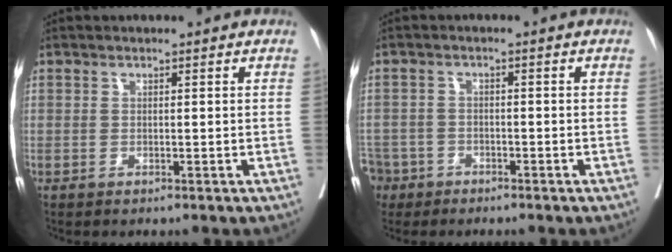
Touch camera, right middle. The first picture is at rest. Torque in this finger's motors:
{"motor_torque": [1.19, -0.44, 1.05, 0.21]}